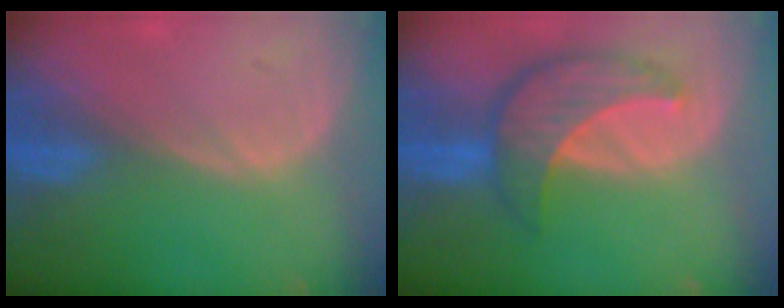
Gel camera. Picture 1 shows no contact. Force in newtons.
{"total": 8.2, "press": 7.6, "slide": 3.3}